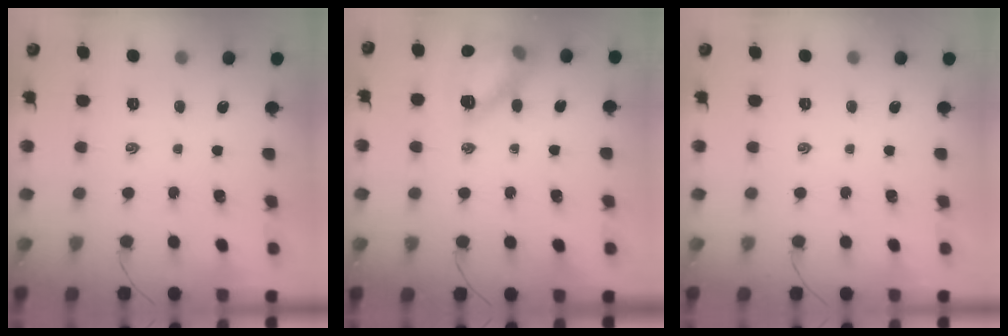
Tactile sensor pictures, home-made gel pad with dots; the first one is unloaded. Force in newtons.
{"total": 14.2, "press": 14.1, "slide": 1.3}
{"total": 0.0}